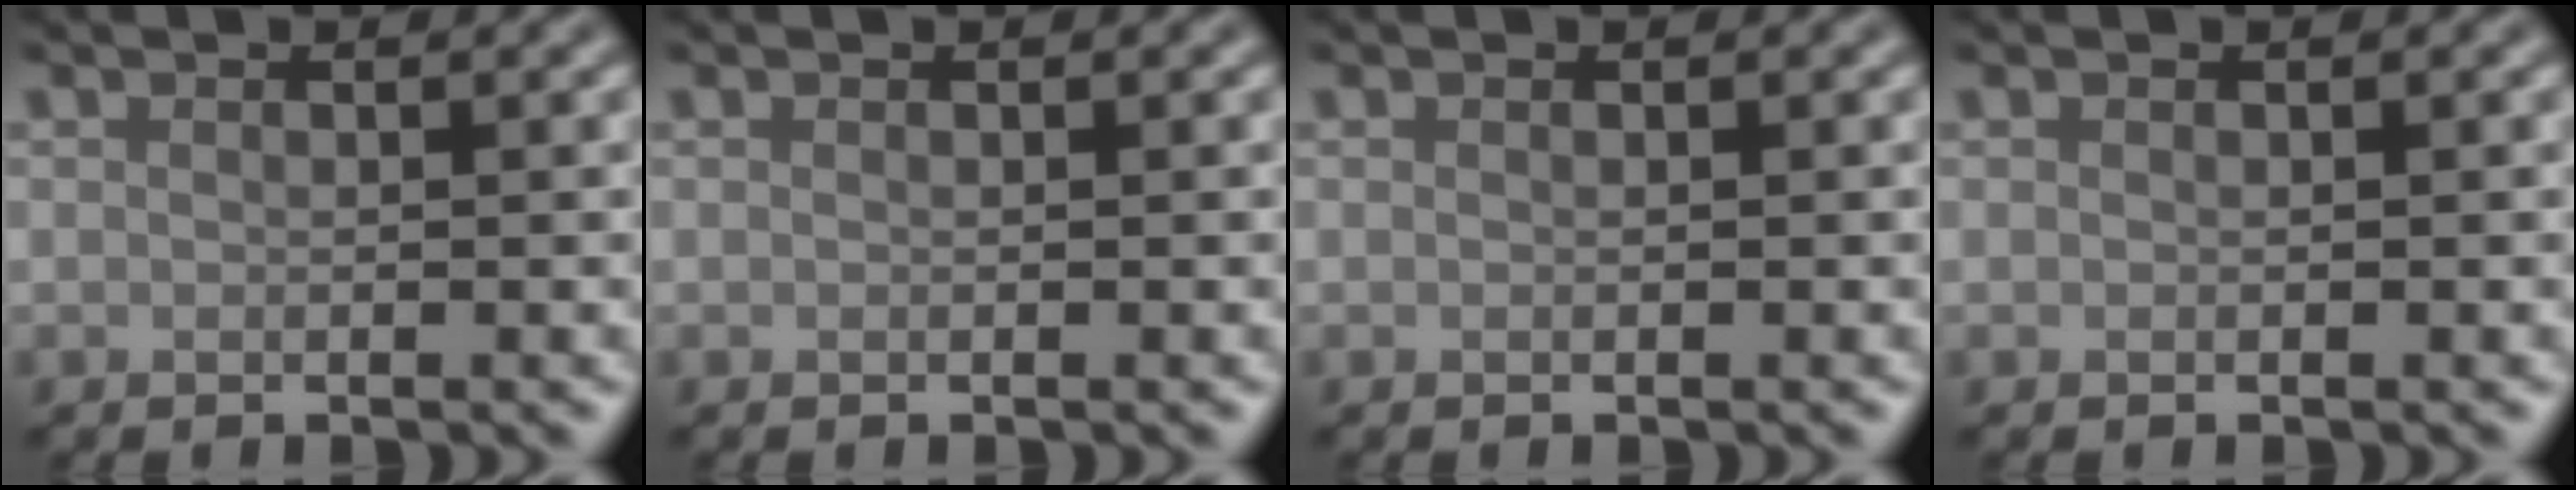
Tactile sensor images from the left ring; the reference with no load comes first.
{"total": 0.0}
{"total": 0.0}
{"total": 0.0}